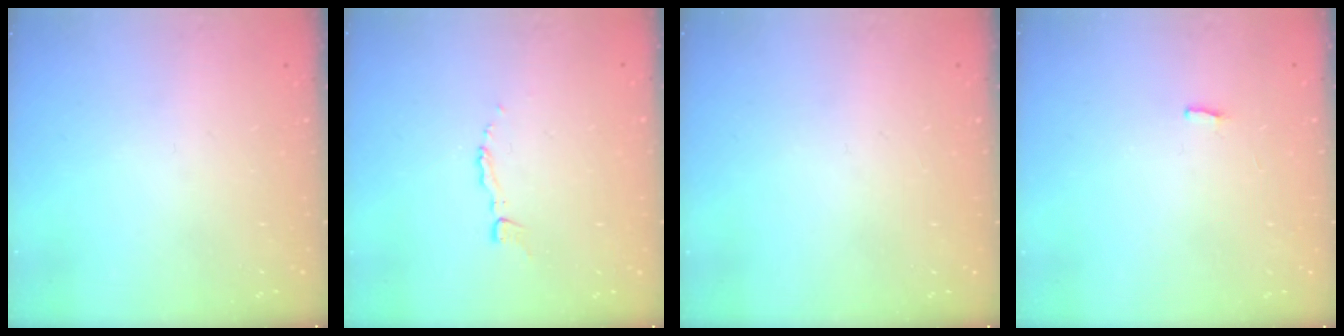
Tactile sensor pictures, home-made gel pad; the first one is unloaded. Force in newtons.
{"total": 2.9, "press": 2.9, "slide": 0.2}
{"total": 0.0}
{"total": 0.0}